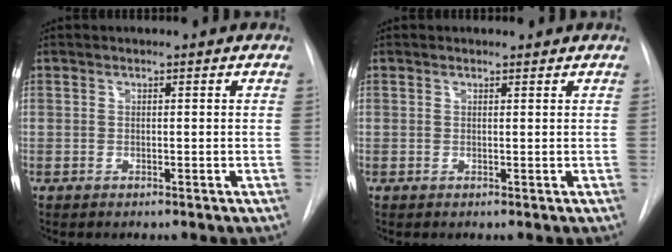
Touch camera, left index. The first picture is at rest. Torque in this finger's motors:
{"motor_torque": [0.20, -0.05, -0.07, 0.00]}